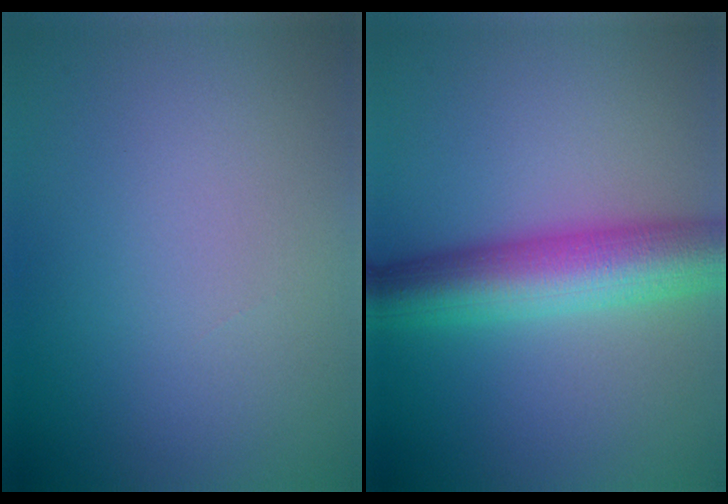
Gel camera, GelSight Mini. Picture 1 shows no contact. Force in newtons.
{"total": 7.9, "press": 7.9, "slide": 0.2}